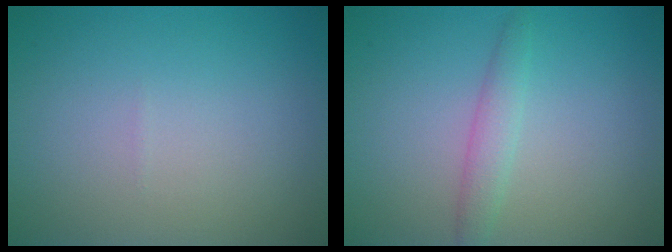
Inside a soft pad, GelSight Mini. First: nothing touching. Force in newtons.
{"total": 1.8, "press": 1.8, "slide": 0.1}